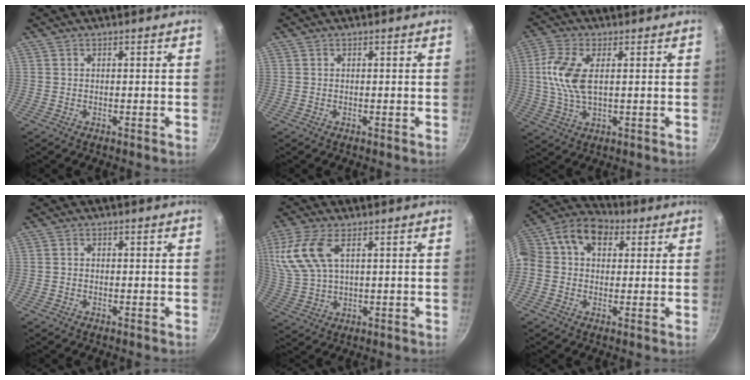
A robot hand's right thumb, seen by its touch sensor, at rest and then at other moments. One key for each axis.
{"total": 0.0}
{"total": 9.4, "fx": 1.4, "fy": 4.5, "fz": 8.1, "tx": -0.171, "ty": 0.005, "tz": 0.025}
{"total": 0.7, "fx": -0.3, "fy": 0.6, "fz": 0.3, "tx": -0.007, "ty": 0.003, "tz": -0.005}
{"total": 11.7, "fx": 4.3, "fy": 5.8, "fz": 9.3, "tx": -0.196, "ty": 0.003, "tz": 0.091}
{"total": 14.4, "fx": 3.4, "fy": 11.1, "fz": 8.6, "tx": -0.159, "ty": 0.035, "tz": 0.035}